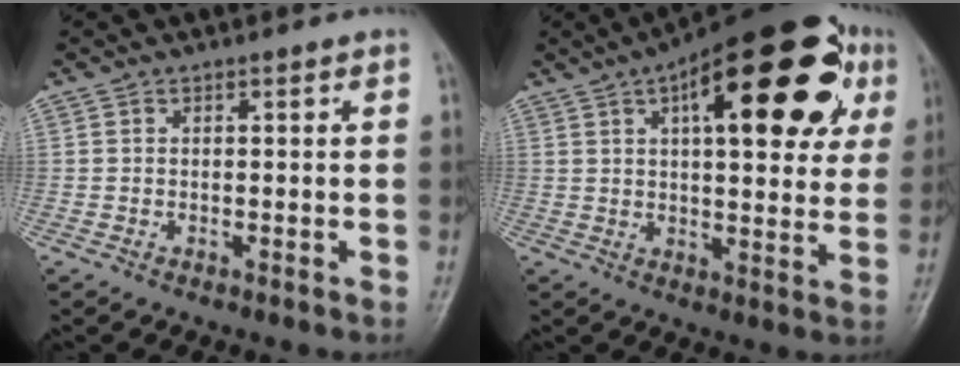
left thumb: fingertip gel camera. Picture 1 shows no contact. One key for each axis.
{"total": 26.7, "fx": 10.4, "fy": 10.8, "fz": 22.0, "tx": -0.281, "ty": 0.015, "tz": 0.140}